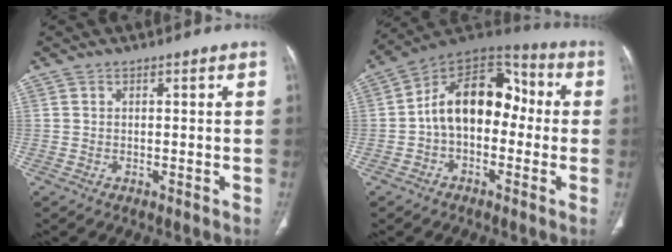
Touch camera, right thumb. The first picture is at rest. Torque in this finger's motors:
{"motor_torque": [2.23, 2.03, 1.49, -0.28, 0.13]}